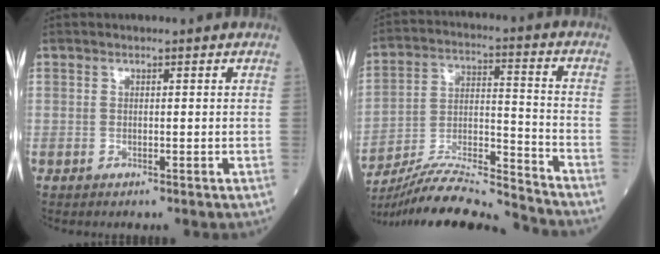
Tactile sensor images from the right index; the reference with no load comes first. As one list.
[{"total": 16.2, "force": [-15.6, -0.6, 4.2], "torque": [-0.078, 0.017, -0.273]}]